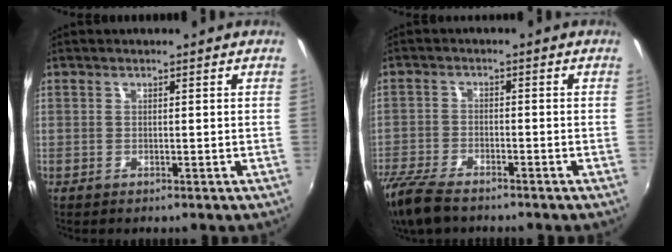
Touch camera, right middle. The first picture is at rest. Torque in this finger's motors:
{"motor_torque": [0.95, -0.99, 0.18, 0.11]}